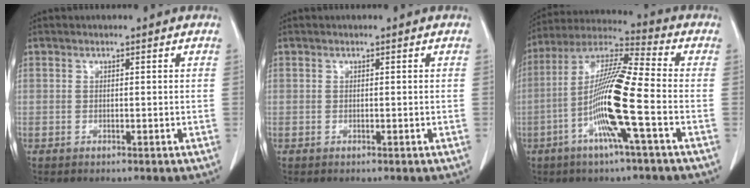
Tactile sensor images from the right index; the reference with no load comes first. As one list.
[{"total": 0.0}, {"total": 14.4, "force": [-4.1, 0.0, 13.8], "torque": [-0.273, -0.001, -0.089]}]